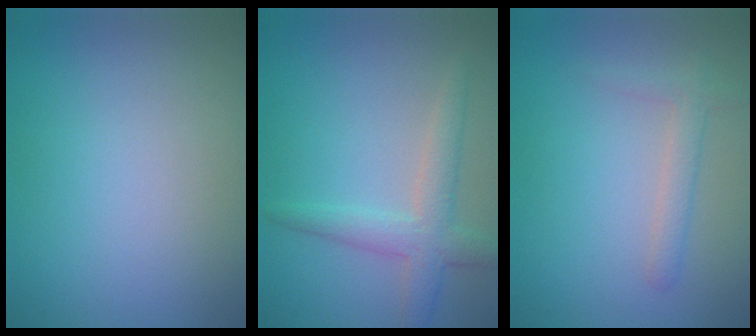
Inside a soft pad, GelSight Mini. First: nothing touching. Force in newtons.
{"total": 3.3, "press": 3.3, "slide": 0.1}
{"total": 1.7, "press": 1.7, "slide": 0.1}